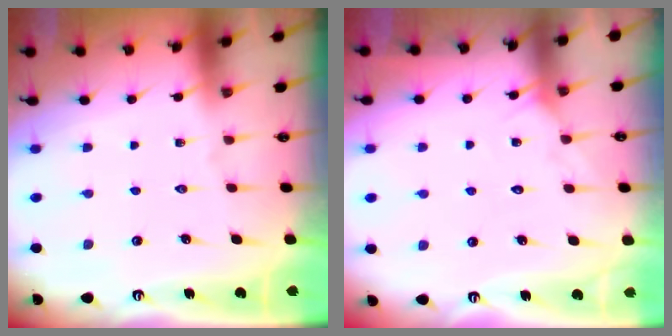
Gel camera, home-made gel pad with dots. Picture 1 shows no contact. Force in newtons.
{"total": 6.0, "press": 6.0, "slide": 0.5}